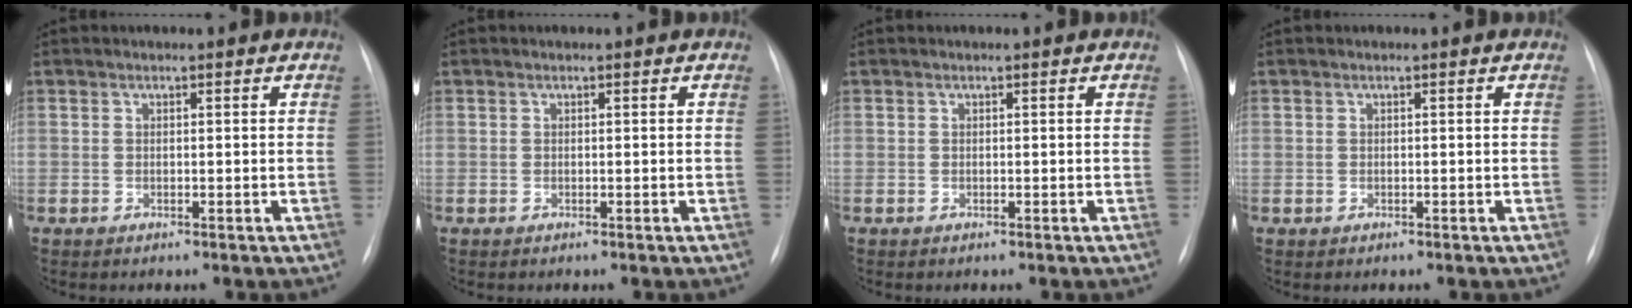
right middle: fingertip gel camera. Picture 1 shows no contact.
{"total": 0.0}
{"total": 0.0}
{"total": 0.0}